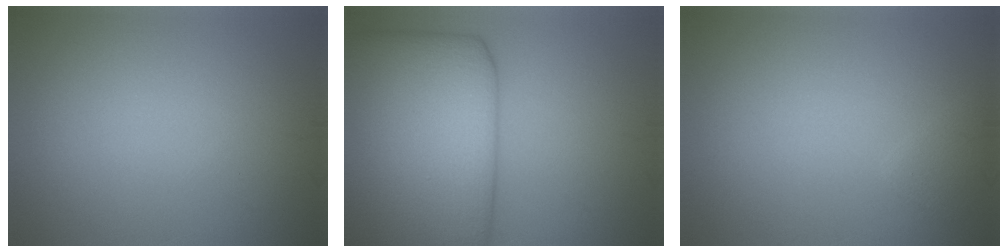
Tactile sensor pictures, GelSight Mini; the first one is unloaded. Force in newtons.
{"total": 14.6, "press": 14.6, "slide": 0.3}
{"total": 1.0, "press": 1.0, "slide": 0.1}